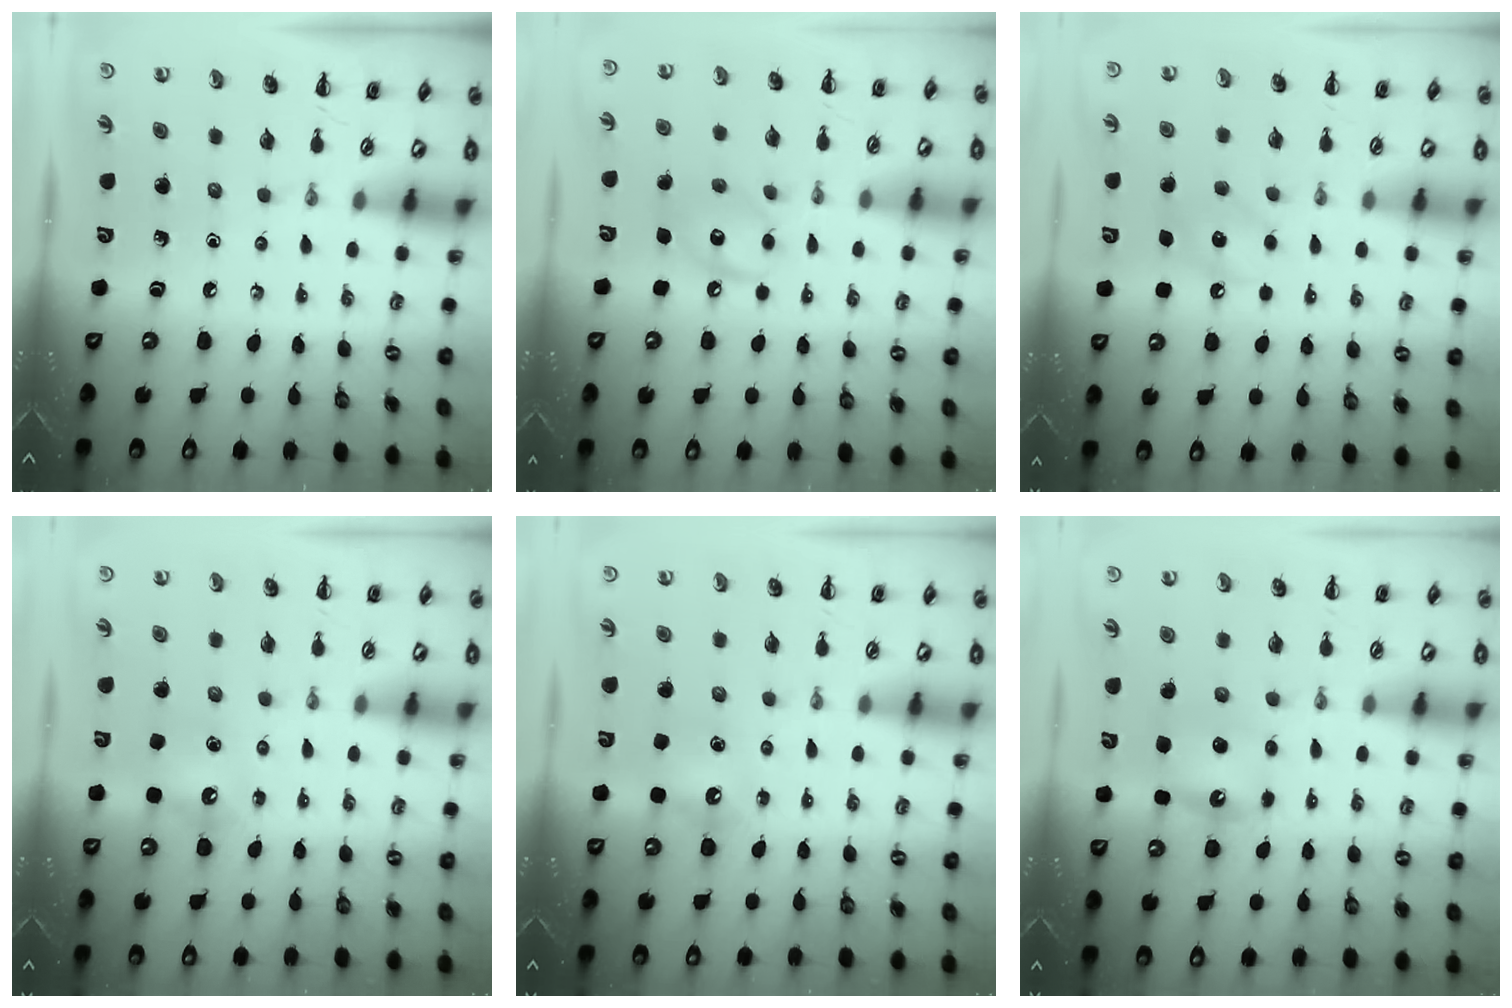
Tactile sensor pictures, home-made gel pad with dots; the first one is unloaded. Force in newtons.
{"total": 9.3, "press": 9.3, "slide": 0.9}
{"total": 8.1, "press": 7.9, "slide": 1.4}
{"total": 6.7, "press": 6.3, "slide": 2.2}
{"total": 6.7, "press": 6.3, "slide": 2.2}
{"total": 5.4, "press": 5.2, "slide": 1.2}